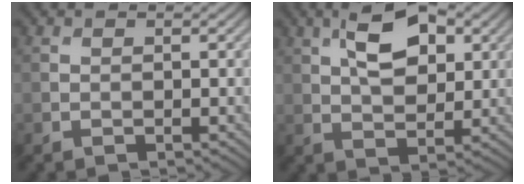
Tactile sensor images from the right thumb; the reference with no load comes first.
{"total": 7.9, "force": [3.1, 4.0, 6.0], "torque": [-0.113, 0.010, 0.050]}